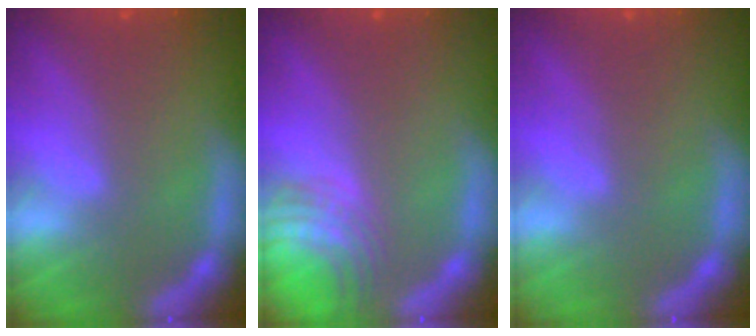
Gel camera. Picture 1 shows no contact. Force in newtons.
{"total": 5.0}
{"total": 0.0}